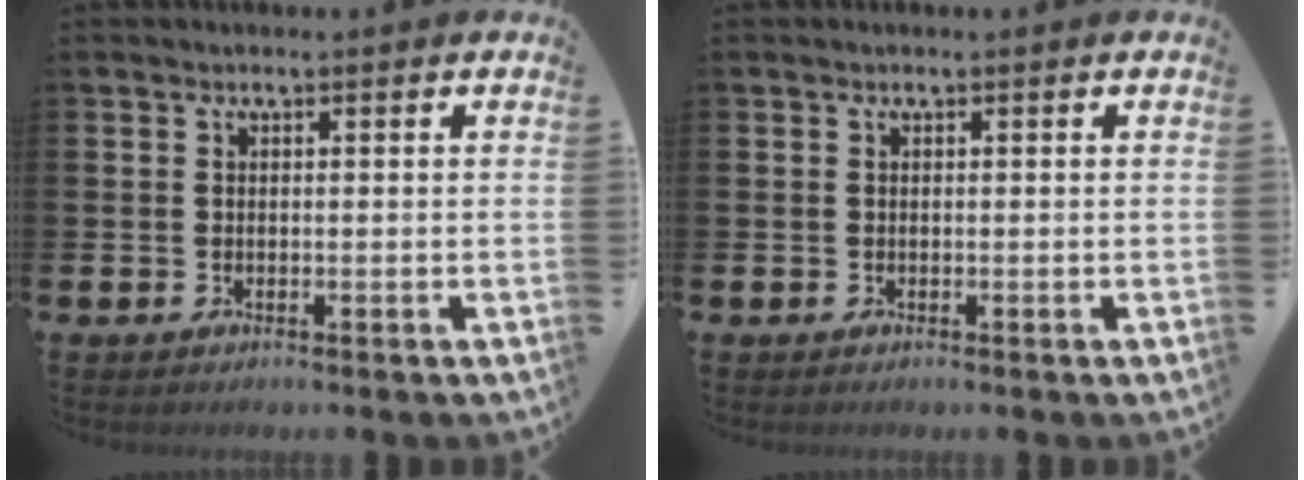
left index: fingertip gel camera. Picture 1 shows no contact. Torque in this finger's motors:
{"motor_torque": [-0.02, 0.00, 0.00, 0.00]}